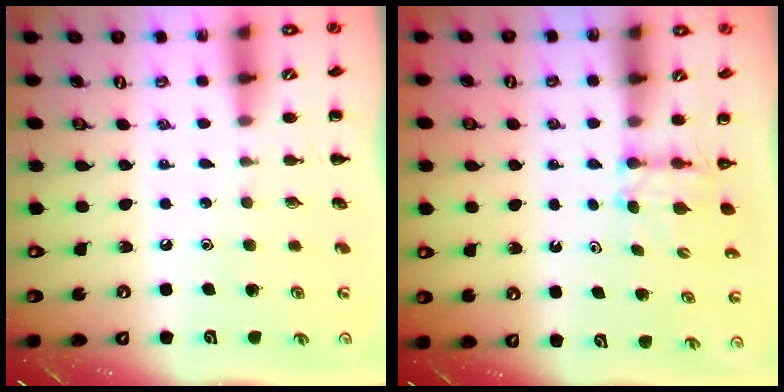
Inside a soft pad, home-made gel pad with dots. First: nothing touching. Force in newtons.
{"total": 2.8, "press": 2.6, "slide": 1.1}